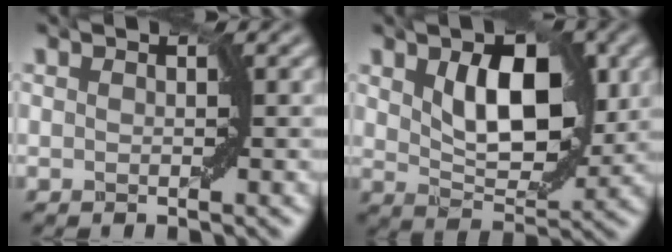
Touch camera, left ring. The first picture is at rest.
{"total": 7.6, "force": [2.1, 4.0, 6.1], "torque": [-0.102, -0.004, 0.041]}